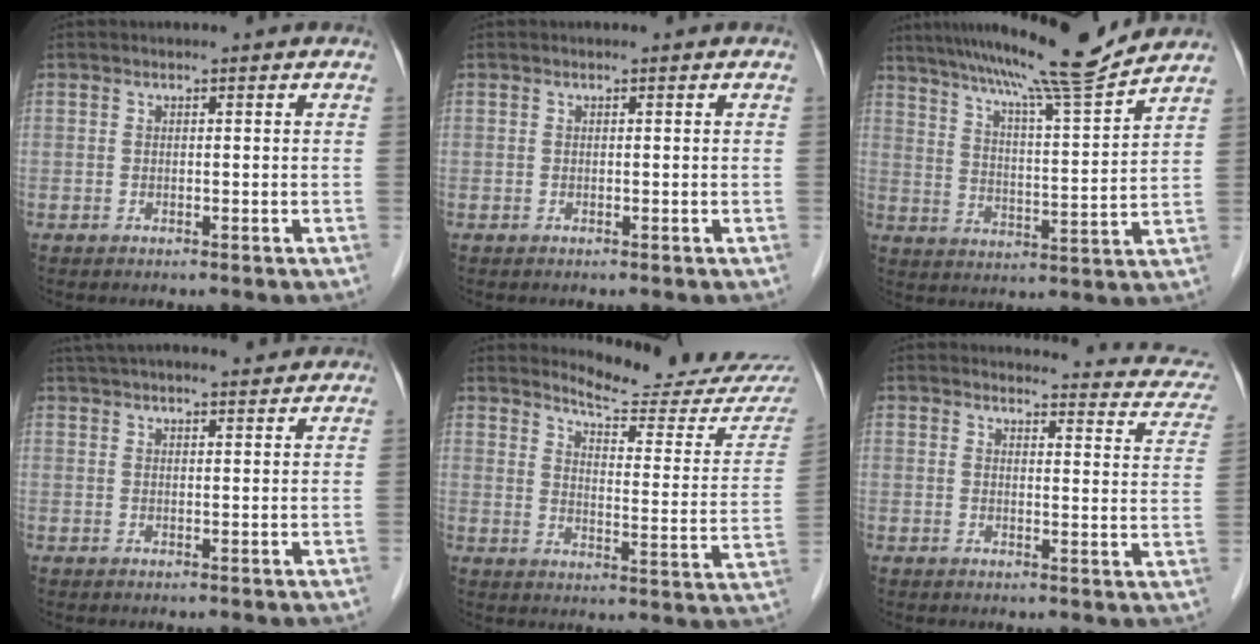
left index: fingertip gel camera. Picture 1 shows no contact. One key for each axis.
{"total": 0.0}
{"total": 14.6, "fx": 12.9, "fy": -1.7, "fz": 6.6, "tx": -0.115, "ty": -0.014, "tz": 0.196}
{"total": 11.9, "fx": 10.7, "fy": 1.8, "fz": 4.9, "tx": -0.076, "ty": 0.031, "tz": 0.154}
{"total": 17.3, "fx": 16.8, "fy": 0.5, "fz": 3.9, "tx": -0.051, "ty": -0.118, "tz": 0.193}
{"total": 13.5, "fx": 12.8, "fy": 3.0, "fz": 2.9, "tx": 0.008, "ty": -0.054, "tz": 0.104}